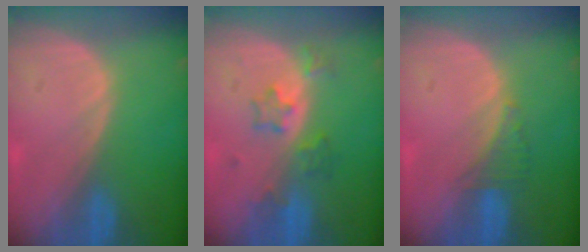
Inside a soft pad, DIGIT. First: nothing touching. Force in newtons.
{"total": 4.5, "press": 4.2, "slide": 1.5}
{"total": 2.3, "press": 2.2, "slide": 0.7}